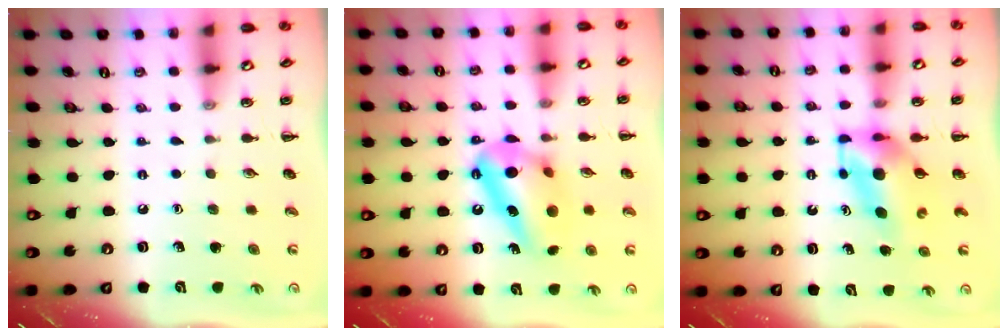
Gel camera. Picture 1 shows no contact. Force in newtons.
{"total": 13.6, "press": 13.6, "slide": 0.3}
{"total": 5.5, "press": 5.4, "slide": 1.1}